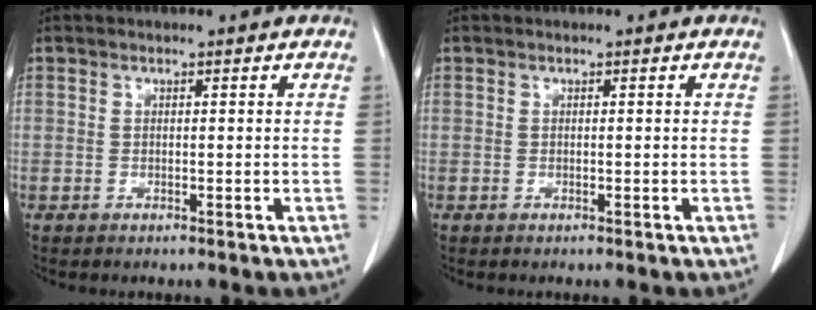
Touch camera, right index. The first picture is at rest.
{"total": 0.0}